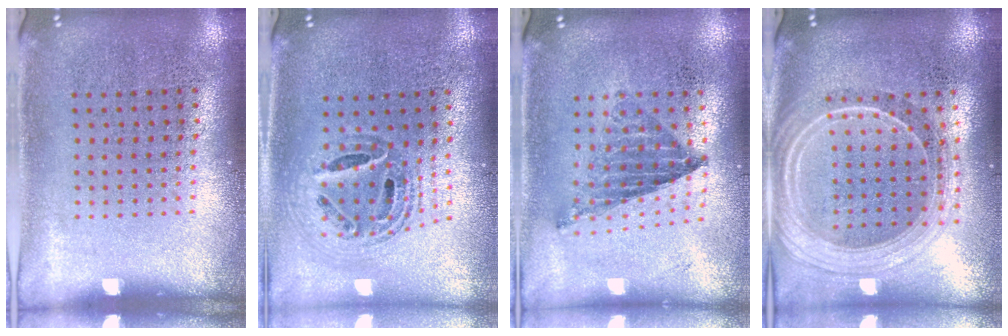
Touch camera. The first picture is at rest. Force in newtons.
{"total": 1.0, "press": 1.0, "slide": 0.2}
{"total": 0.7, "press": 0.7, "slide": 0.1}
{"total": 2.4, "press": 2.0, "slide": 1.2}